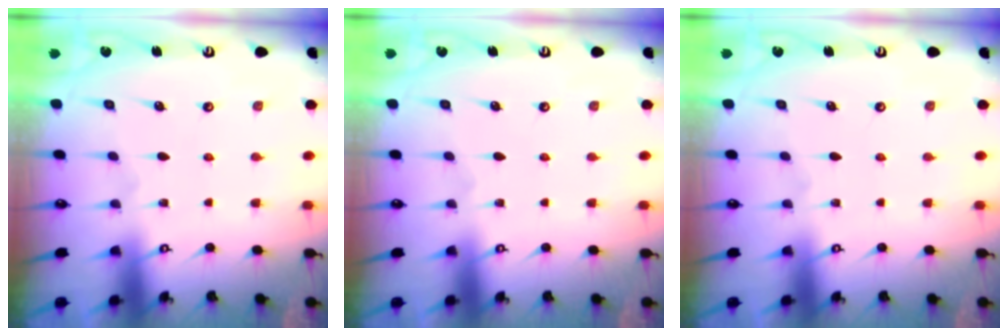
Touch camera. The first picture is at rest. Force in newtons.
{"total": 0.0}
{"total": 0.0}